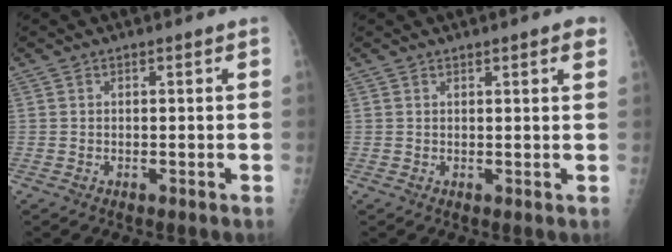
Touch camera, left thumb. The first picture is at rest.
{"total": 2.5, "force": [1.5, 0.4, 1.9], "torque": [-0.021, -0.005, 0.016]}